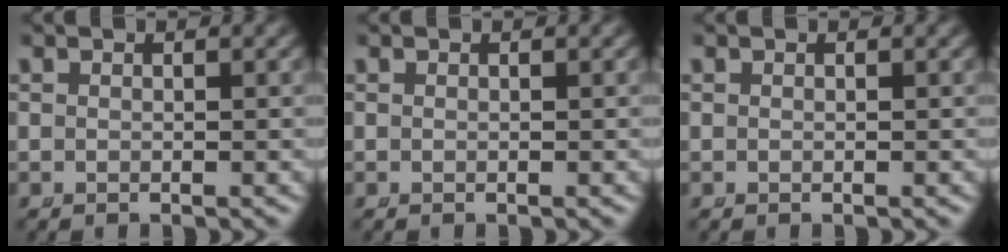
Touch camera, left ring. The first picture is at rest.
{"total": 0.0}
{"total": 0.0}